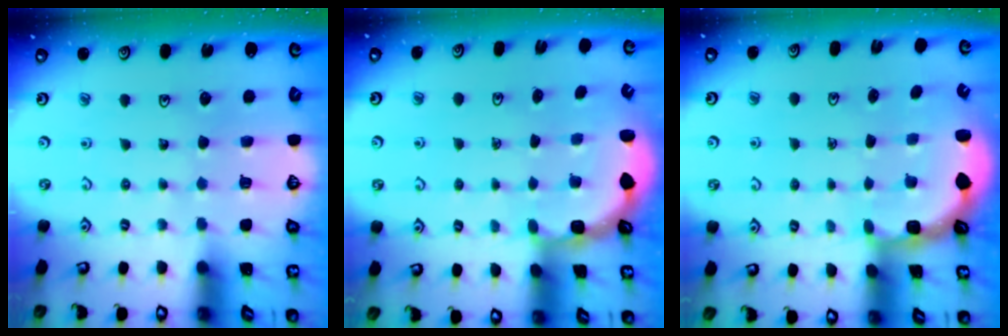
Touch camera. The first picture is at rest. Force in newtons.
{"total": 2.9, "press": 2.5, "slide": 1.4}
{"total": 2.5, "press": 2.2, "slide": 1.2}